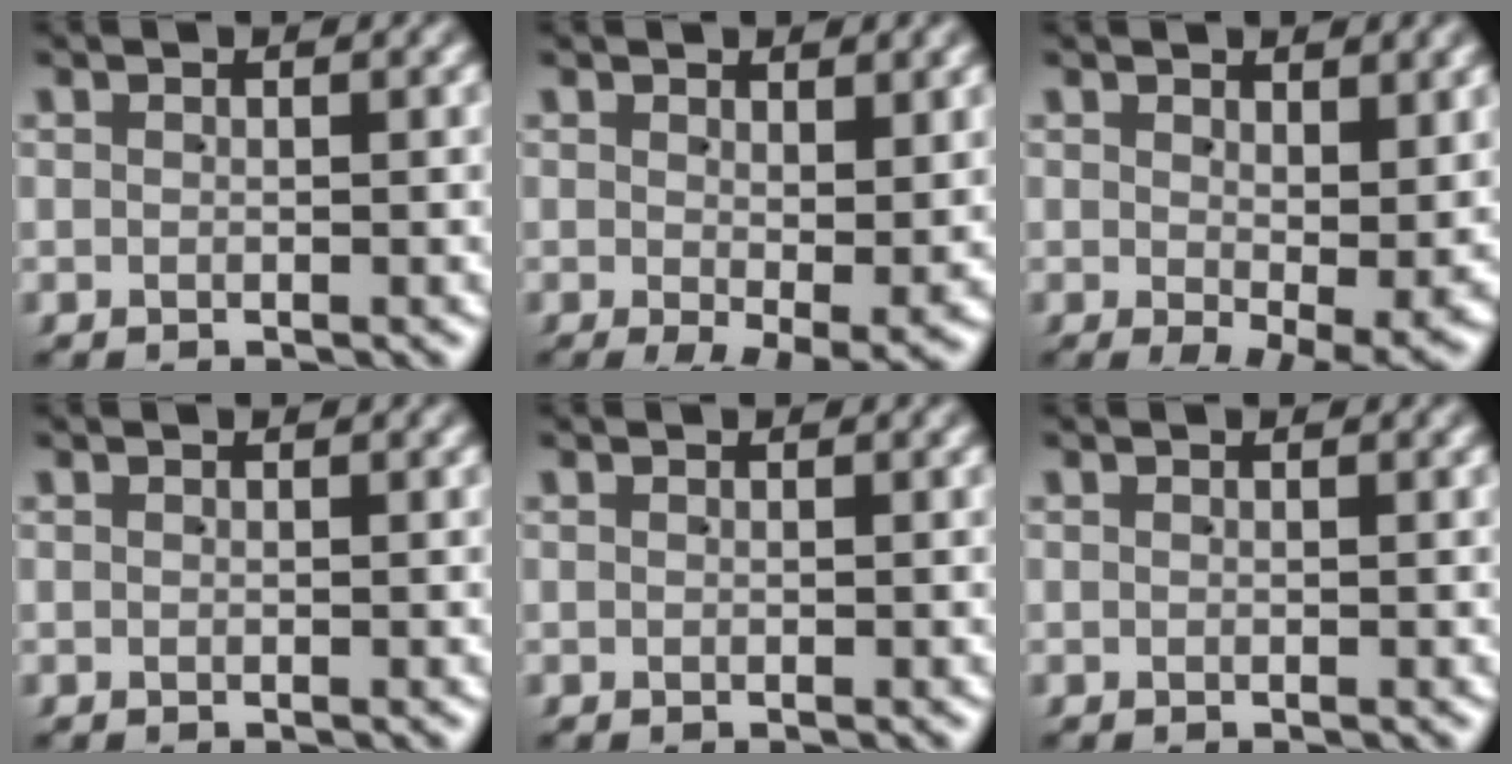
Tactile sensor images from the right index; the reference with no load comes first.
{"total": 3.7, "force": [-1.3, 1.4, 3.2], "torque": [-0.039, -0.025, -0.005]}
{"total": 3.7, "force": [-0.2, 1.4, 3.4], "torque": [-0.044, -0.026, 0.009]}
{"total": 0.0}
{"total": 0.0}
{"total": 0.0}